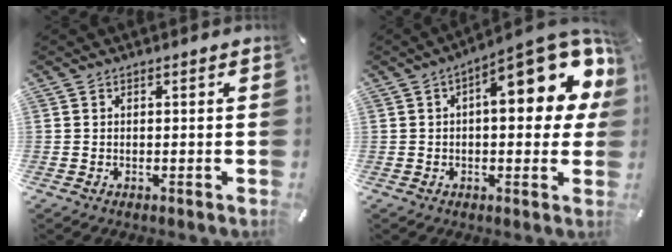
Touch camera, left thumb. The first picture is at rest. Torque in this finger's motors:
{"motor_torque": [0.39, 0.39, 0.69, 0.82, 0.33]}